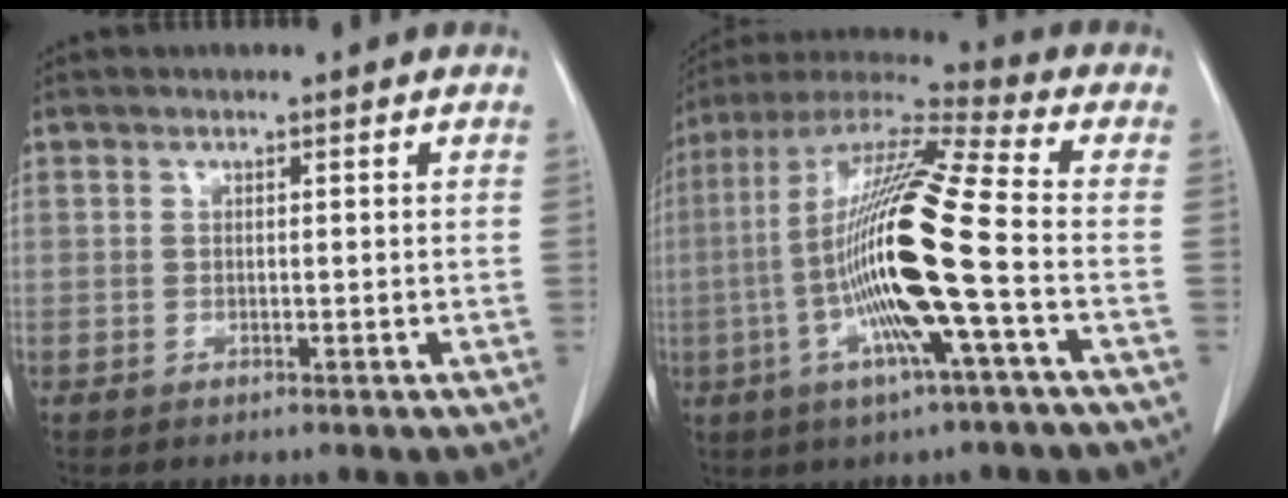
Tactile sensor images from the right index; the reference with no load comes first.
{"total": 18.7, "force": [-3.6, 0.2, 18.4], "torque": [-0.364, -0.004, -0.080]}